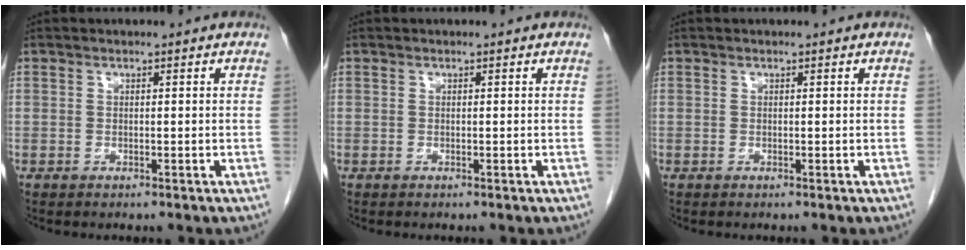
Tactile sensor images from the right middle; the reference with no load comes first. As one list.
[{"total": 0.0}, {"total": 0.0}]